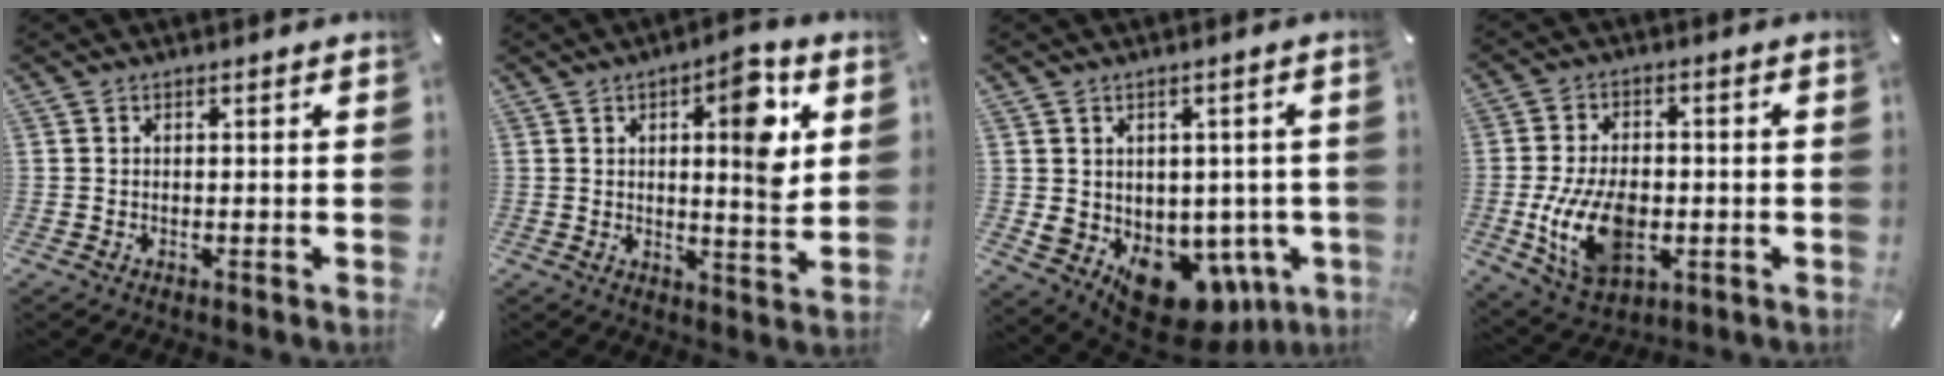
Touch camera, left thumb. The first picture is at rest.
{"total": 11.4, "force": [4.2, 3.6, 10.0], "torque": [-0.127, -0.025, 0.059]}
{"total": 14.2, "force": [-6.2, 10.0, 8.0], "torque": [-0.093, 0.009, -0.095]}
{"total": 14.7, "force": [-2.9, 9.4, 10.9], "torque": [-0.229, -0.001, -0.050]}